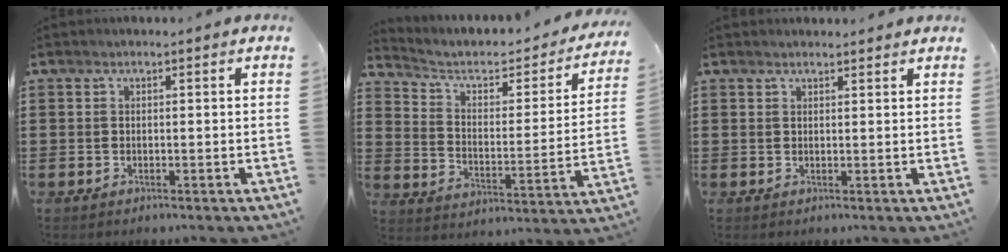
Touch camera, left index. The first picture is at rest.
{"total": 4.3, "force": [2.9, 2.3, 2.1], "torque": [-0.061, -0.018, 0.041]}
{"total": 1.3, "force": [1.2, 0.2, 0.2], "torque": [-0.006, 0.000, 0.024]}